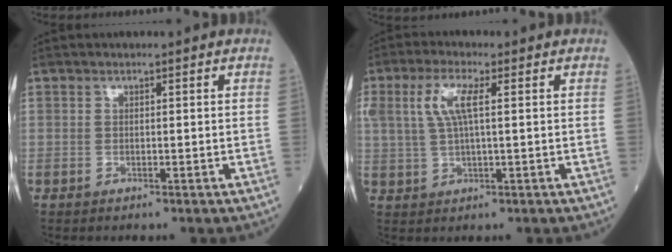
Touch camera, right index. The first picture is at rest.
{"total": 5.8, "force": [1.8, 1.3, 5.3], "torque": [-0.123, 0.011, 0.035]}